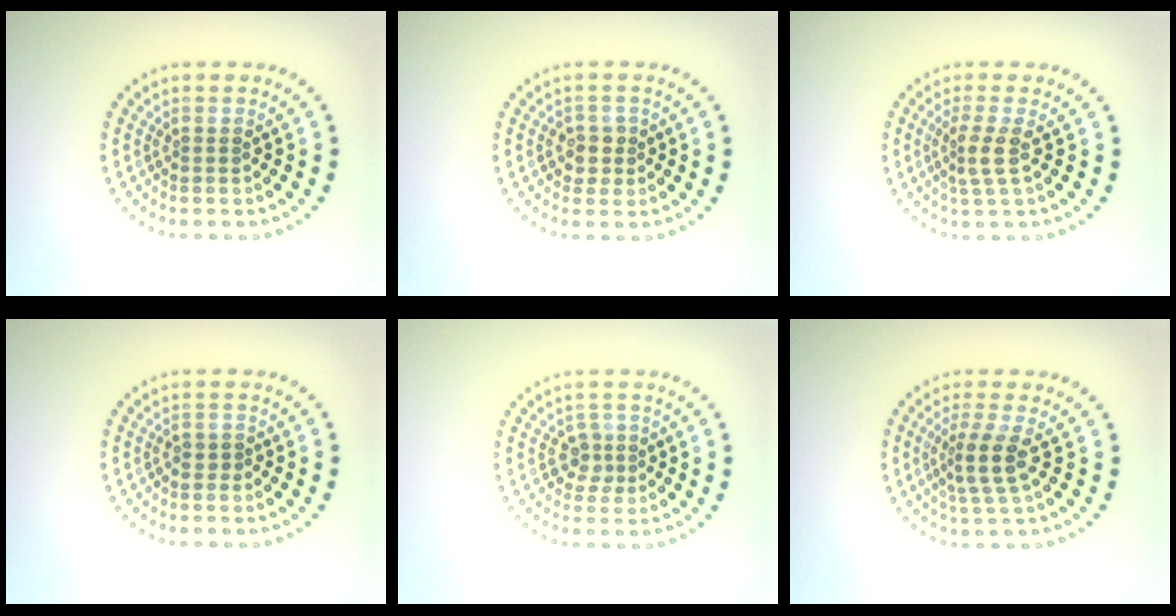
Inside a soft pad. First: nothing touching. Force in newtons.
{"total": 1.9, "press": 1.7, "slide": 0.7}
{"total": 2.4, "press": 1.8, "slide": 1.6}
{"total": 0.8, "press": 0.4, "slide": 0.7}
{"total": 1.6, "press": 1.3, "slide": 0.9}
{"total": 3.0, "press": 2.3, "slide": 2.0}